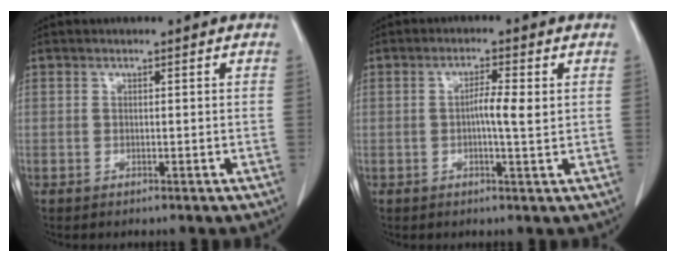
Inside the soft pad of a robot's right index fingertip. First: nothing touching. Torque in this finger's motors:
{"motor_torque": [0.56, -0.07, 0.11, 0.07]}